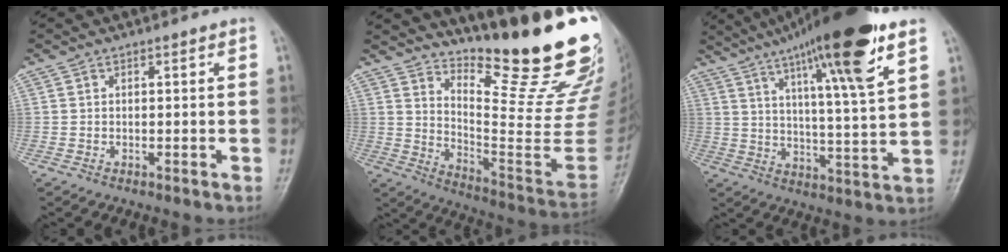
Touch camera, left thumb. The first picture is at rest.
{"total": 26.8, "force": [19.8, 4.4, 17.5], "torque": [-0.232, -0.164, 0.289]}
{"total": 20.4, "force": [12.2, 2.2, 16.1], "torque": [-0.246, -0.038, 0.193]}